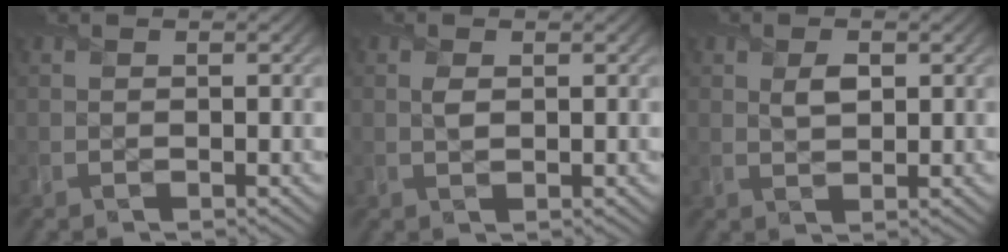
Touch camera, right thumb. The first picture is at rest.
{"total": 1.0, "force": [0.3, 0.6, 0.8], "torque": [-0.019, -0.003, 0.007]}
{"total": 2.1, "force": [0.8, 1.2, 1.5], "torque": [-0.030, -0.003, 0.015]}